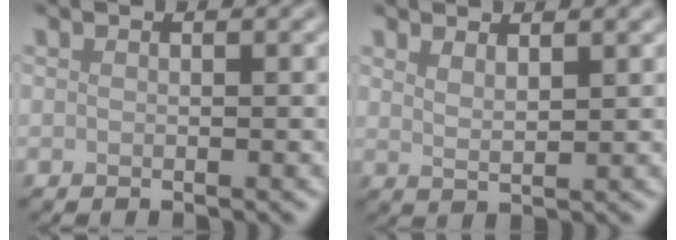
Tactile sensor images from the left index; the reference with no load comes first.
{"total": 1.7, "force": [1.4, 0.4, 0.9], "torque": [-0.012, -0.002, 0.023]}